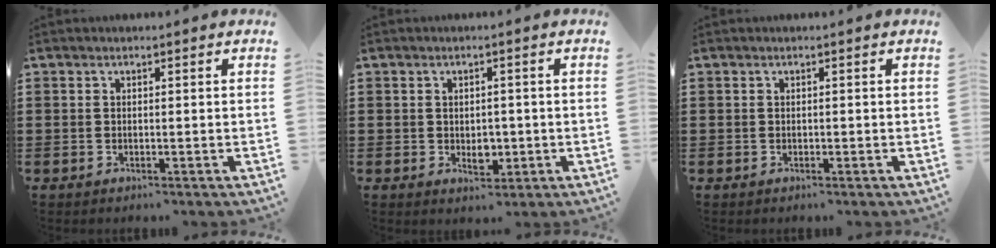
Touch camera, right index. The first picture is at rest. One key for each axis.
{"total": 3.0, "fx": -0.4, "fy": 1.9, "fz": 2.3, "tx": -0.035, "ty": 0.000, "tz": -0.008}
{"total": 0.0}